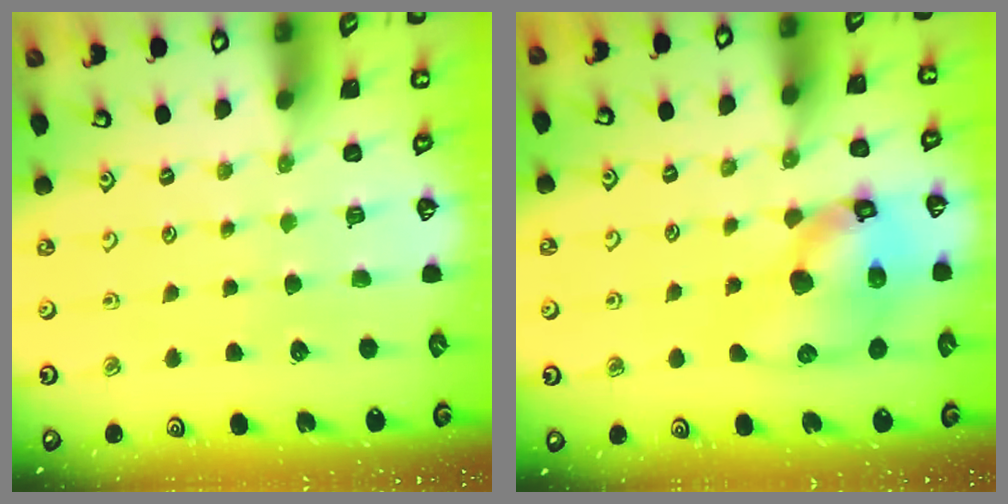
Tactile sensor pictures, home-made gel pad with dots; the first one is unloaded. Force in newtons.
{"total": 15.9, "press": 15.7, "slide": 2.6}